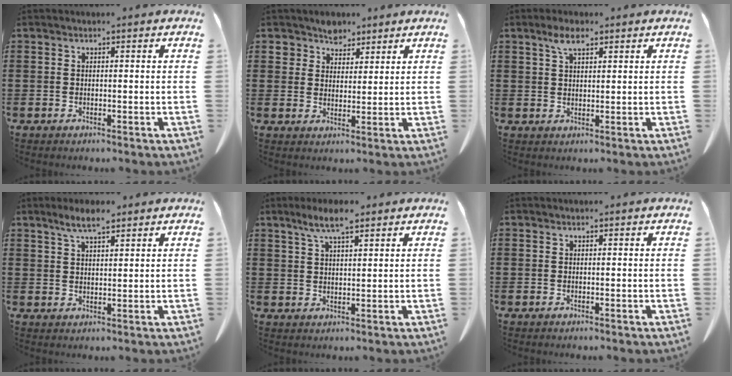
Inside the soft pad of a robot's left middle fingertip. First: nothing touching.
{"total": 4.3, "force": [3.4, 2.6, 0.5], "torque": [-0.019, 0.002, 0.063]}
{"total": 3.7, "force": [2.2, 1.3, 2.7], "torque": [-0.059, 0.004, 0.039]}
{"total": 4.5, "force": [3.2, 0.9, 3.0], "torque": [-0.066, 0.000, 0.058]}
{"total": 5.6, "force": [3.9, 1.0, 4.0], "torque": [-0.085, 0.000, 0.068]}
{"total": 0.0}